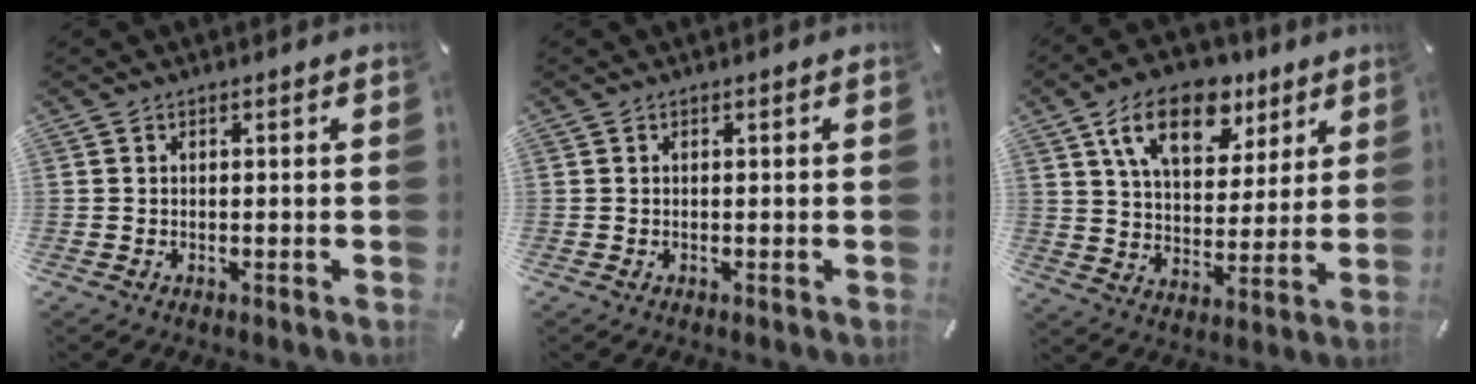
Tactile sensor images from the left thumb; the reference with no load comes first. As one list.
[{"total": 0.0}, {"total": 16.1, "force": [9.2, 9.3, 9.4], "torque": [-0.157, -0.027, 0.162]}]